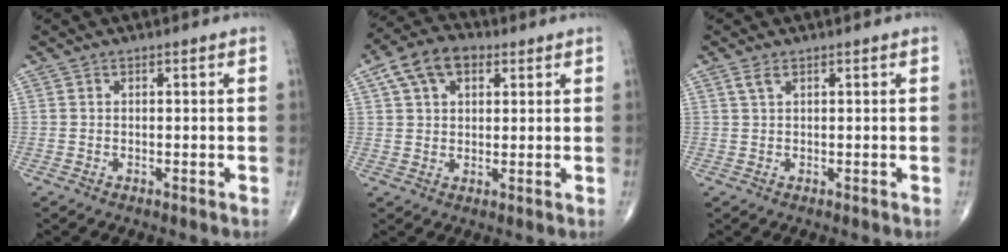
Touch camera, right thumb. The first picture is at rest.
{"total": 9.2, "force": [4.0, 5.7, 6.0], "torque": [-0.097, 0.012, 0.062]}
{"total": 1.7, "force": [0.9, 0.6, 1.2], "torque": [-0.030, 0.006, 0.024]}